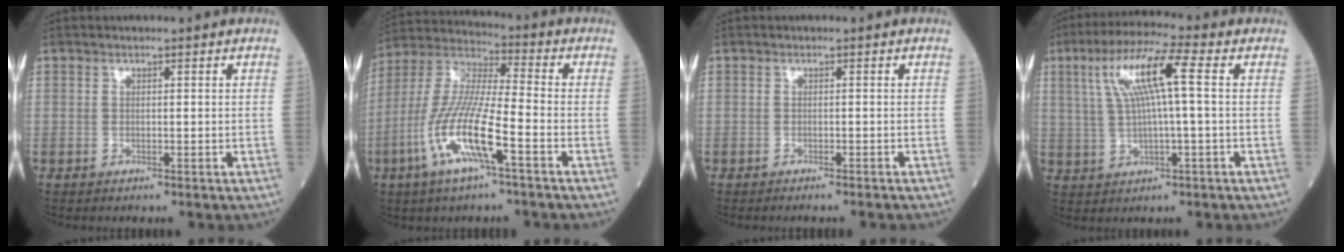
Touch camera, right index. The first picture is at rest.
{"total": 13.5, "force": [-5.3, 1.5, 12.3], "torque": [-0.266, -0.007, -0.106]}
{"total": 3.4, "force": [-3.1, -0.1, 1.4], "torque": [-0.015, -0.003, -0.039]}
{"total": 9.7, "force": [2.3, 0.5, 9.4], "torque": [-0.184, 0.024, 0.044]}